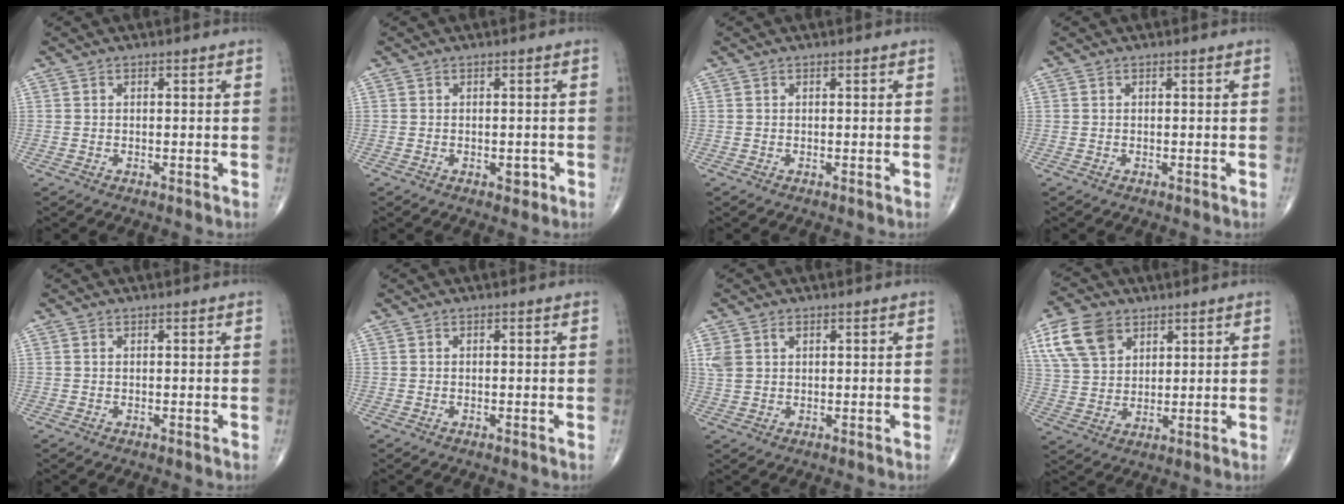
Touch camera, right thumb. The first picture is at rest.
{"total": 1.6, "force": [-0.6, 1.0, 1.1], "torque": [-0.007, 0.001, -0.007]}
{"total": 0.0}
{"total": 0.0}
{"total": 0.0}
{"total": 0.0}
{"total": 4.0, "force": [1.5, 2.6, 2.5], "torque": [-0.060, 0.008, 0.039]}
{"total": 10.9, "force": [5.4, 7.3, 6.1], "torque": [-0.105, -0.010, 0.107]}